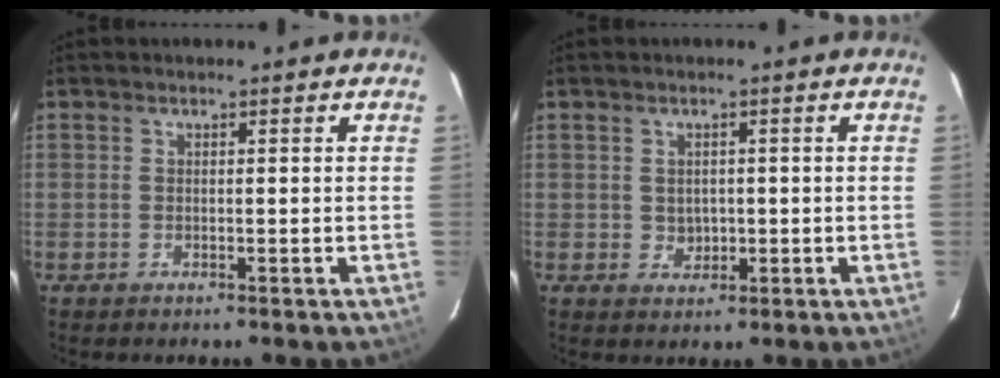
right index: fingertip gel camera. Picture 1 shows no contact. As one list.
[{"total": 2.5, "force": [0.0, 2.3, 1.0], "torque": [-0.015, 0.004, 0.007]}]